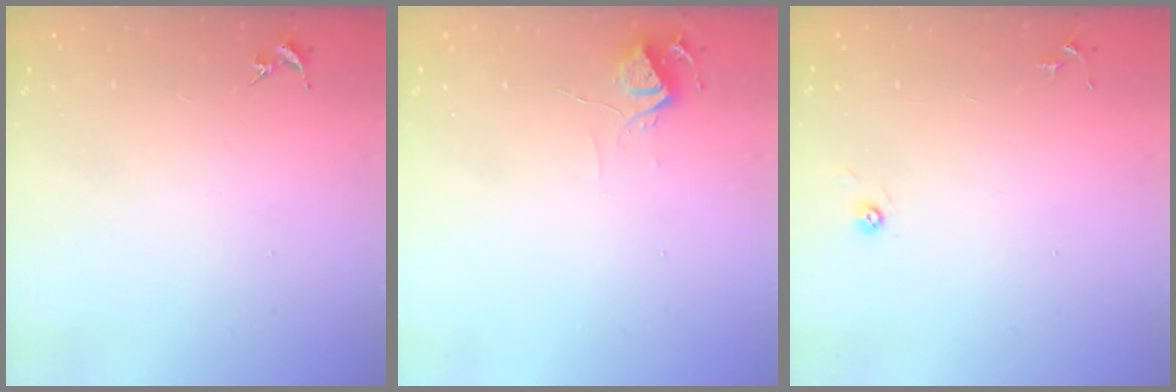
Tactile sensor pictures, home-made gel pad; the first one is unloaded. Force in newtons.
{"total": 6.0, "press": 6.0, "slide": 0.7}
{"total": 3.1, "press": 3.0, "slide": 0.8}